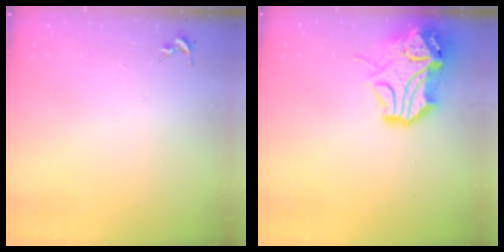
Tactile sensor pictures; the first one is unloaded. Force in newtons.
{"total": 15.5, "press": 15.3, "slide": 2.3}